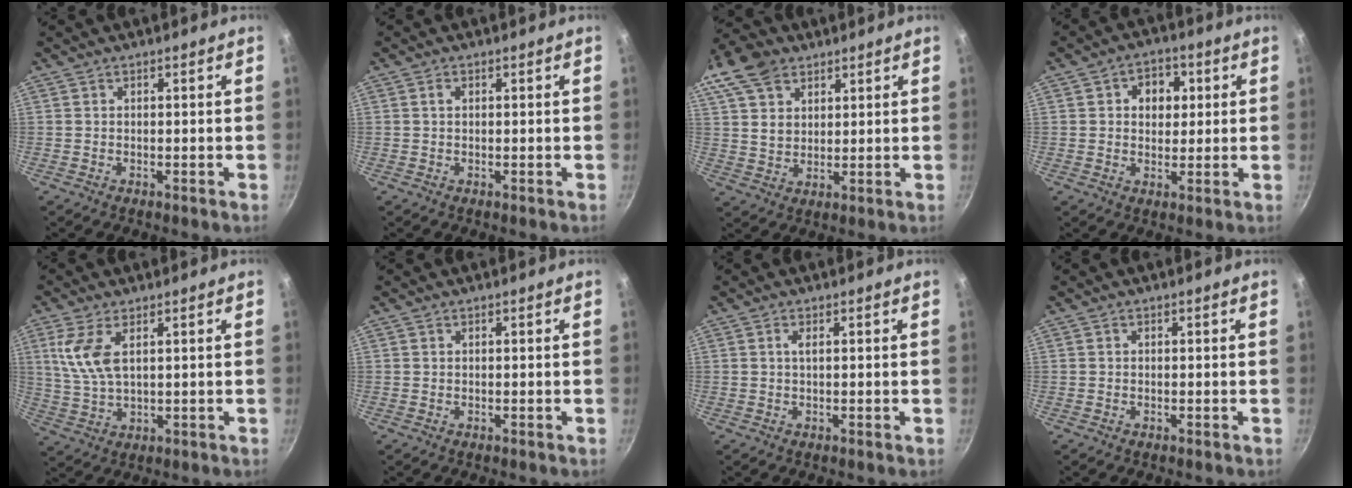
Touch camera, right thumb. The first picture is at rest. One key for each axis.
{"total": 1.0, "fx": 0.2, "fy": 0.7, "fz": 0.6, "tx": -0.010, "ty": 0.003, "tz": 0.004}
{"total": 13.0, "fx": 7.2, "fy": 8.9, "fz": 6.3, "tx": -0.108, "ty": -0.008, "tz": 0.130}
{"total": 6.6, "fx": 1.6, "fy": 5.3, "fz": 3.7, "tx": -0.022, "ty": 0.000, "tz": 0.016}
{"total": 7.9, "fx": 2.7, "fy": 3.7, "fz": 6.4, "tx": -0.131, "ty": -0.009, "tz": 0.061}
{"total": 0.0}
{"total": 1.1, "fx": 0.3, "fy": 0.2, "fz": 1.0, "tx": -0.021, "ty": 0.000, "tz": 0.005}
{"total": 0.0}